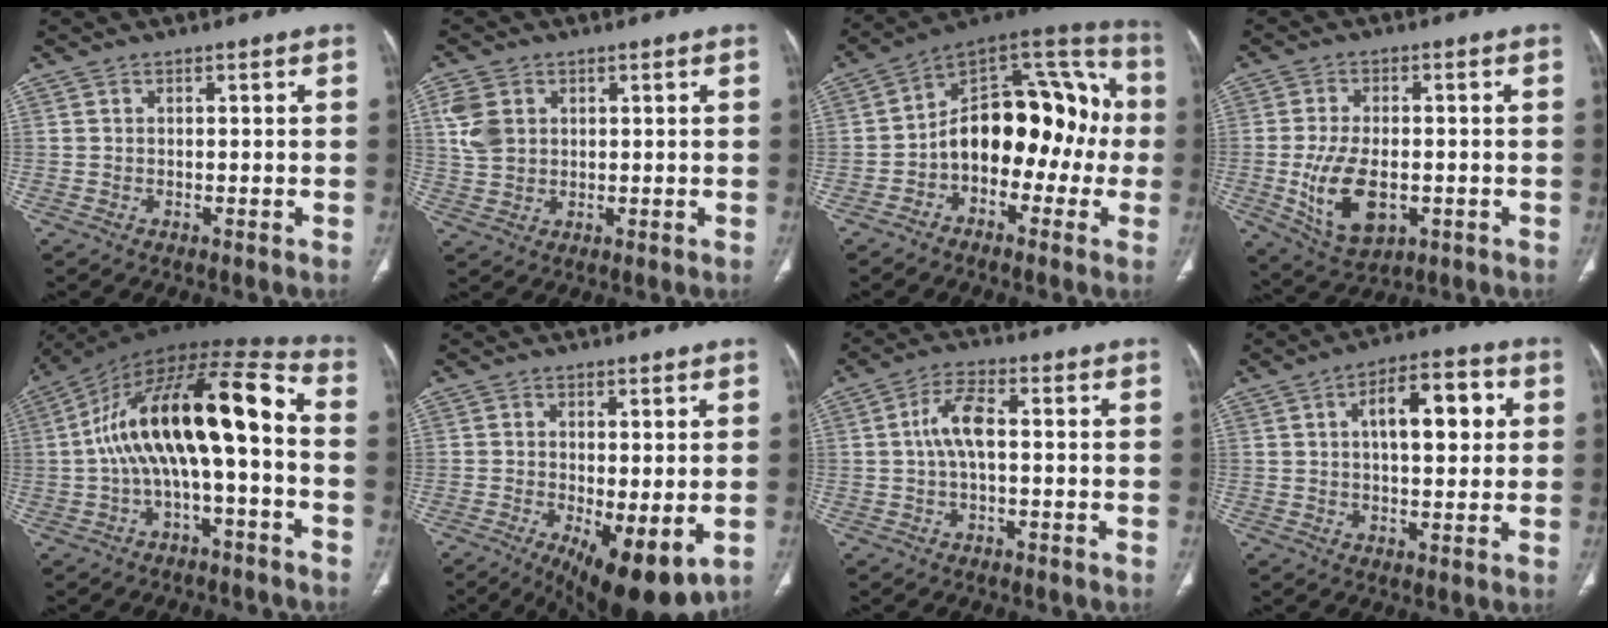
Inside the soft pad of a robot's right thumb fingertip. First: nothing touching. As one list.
[{"total": 6.2, "force": [1.9, 4.7, 3.6], "torque": [-0.068, -0.002, 0.043]}, {"total": 19.7, "force": [-2.4, 12.3, 15.2], "torque": [-0.171, 0.070, -0.047]}, {"total": 11.5, "force": [-2.3, 6.6, 9.2], "torque": [-0.166, -0.003, -0.025]}, {"total": 19.7, "force": [-1.5, 7.1, 18.3], "torque": [-0.321, 0.071, -0.026]}, {"total": 11.7, "force": [-3.5, 4.2, 10.4], "torque": [-0.156, -0.023, -0.040]}, {"total": 5.8, "force": [0.2, 2.3, 5.3], "torque": [-0.116, 0.016, -0.001]}, {"total": 11.9, "force": [2.9, 5.5, 10.1], "torque": [-0.129, 0.014, 0.040]}]